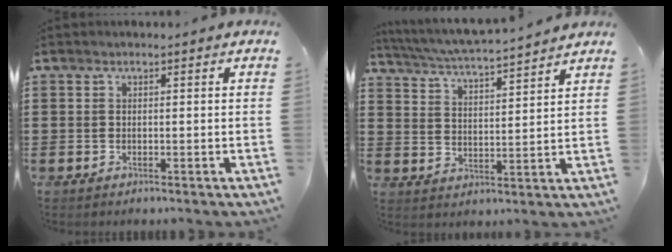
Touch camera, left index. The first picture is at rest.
{"total": 4.7, "force": [4.5, -0.3, 1.4], "torque": [-0.050, -0.032, 0.072]}